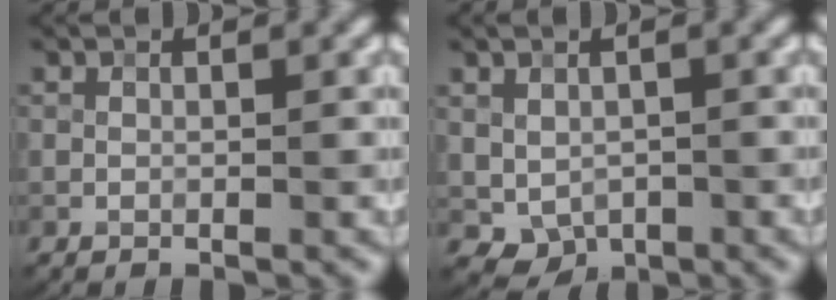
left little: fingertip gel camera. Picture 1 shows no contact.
{"total": 2.8, "force": [-0.3, 2.3, 1.5], "torque": [-0.023, -0.011, 0.005]}